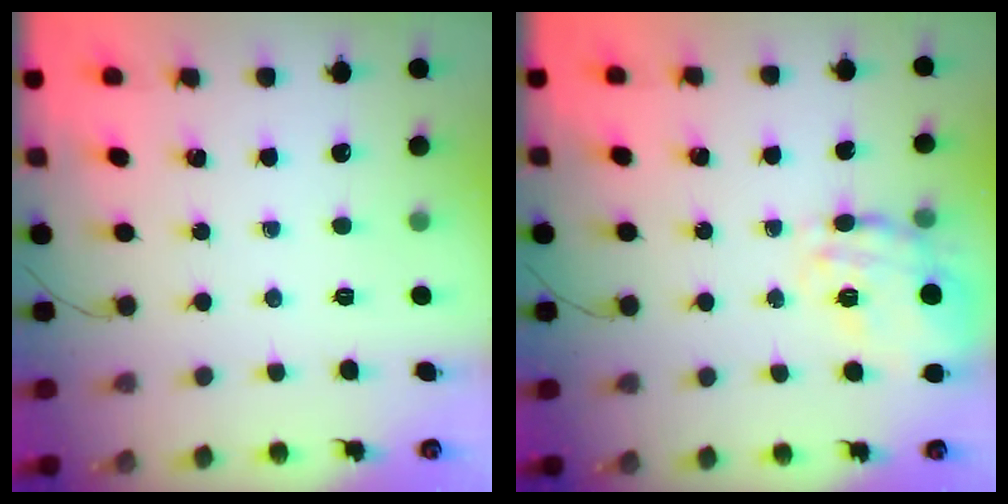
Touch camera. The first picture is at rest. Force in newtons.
{"total": 18.1, "press": 18.1, "slide": 0.6}